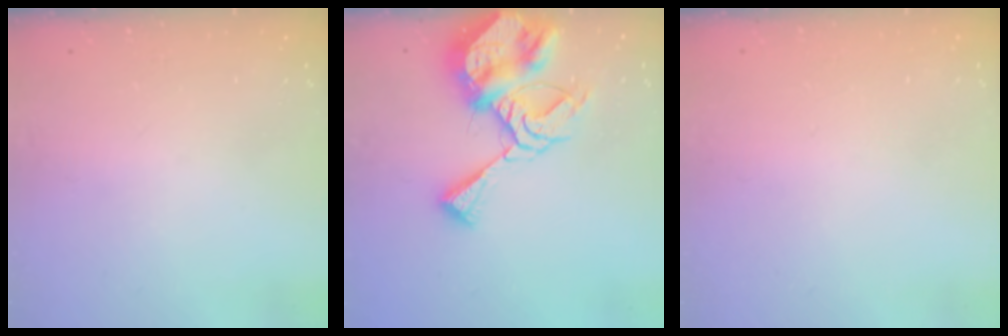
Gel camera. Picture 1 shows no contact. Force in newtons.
{"total": 14.5, "press": 14.4, "slide": 1.7}
{"total": 2.0, "press": 2.0, "slide": 0.1}